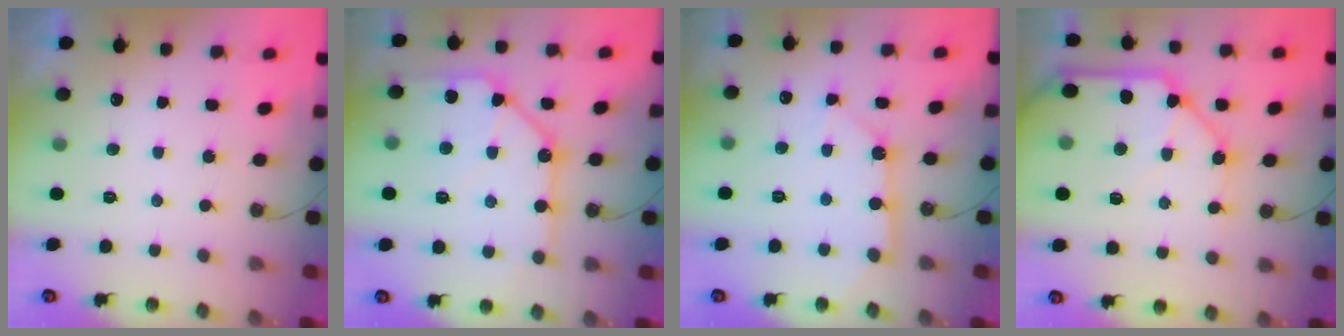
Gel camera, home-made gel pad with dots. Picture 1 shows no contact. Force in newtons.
{"total": 14.5, "press": 14.5, "slide": 1.1}
{"total": 8.1, "press": 8.0, "slide": 0.8}
{"total": 17.1, "press": 17.0, "slide": 1.9}